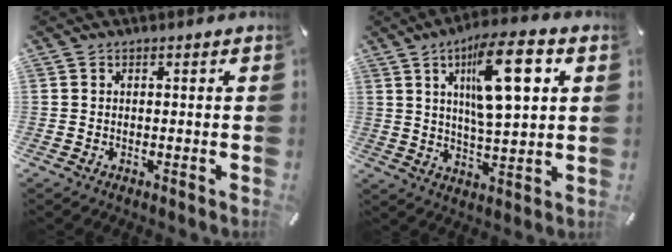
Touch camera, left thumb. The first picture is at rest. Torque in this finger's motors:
{"motor_torque": [0.89, 0.97, 1.88, -0.89, 0.45]}